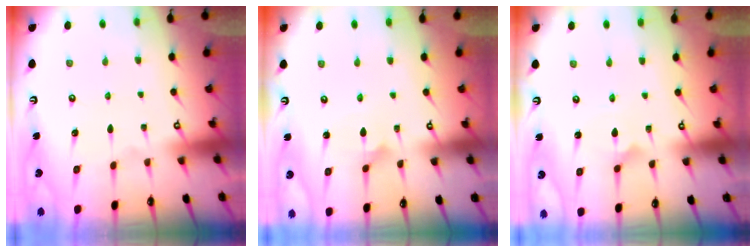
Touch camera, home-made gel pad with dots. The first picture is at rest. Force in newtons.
{"total": 1.6, "press": 1.6, "slide": 0.1}
{"total": 3.8, "press": 3.8, "slide": 0.2}